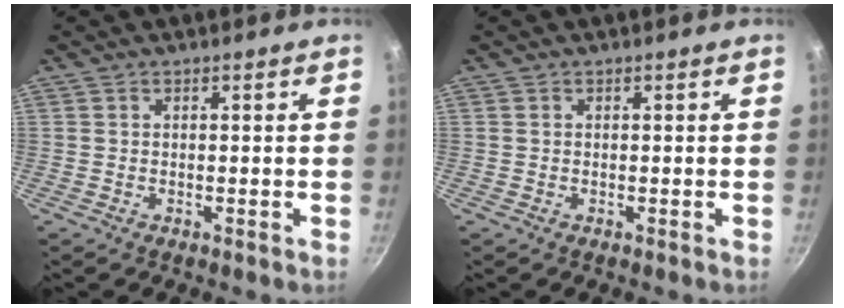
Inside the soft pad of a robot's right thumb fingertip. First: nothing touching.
{"total": 0.0}